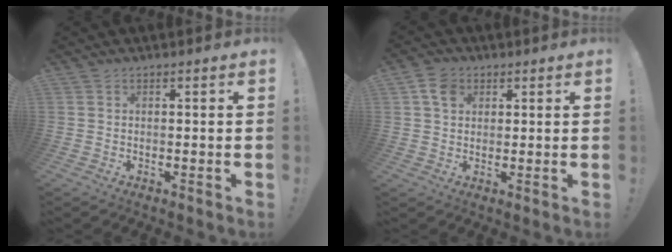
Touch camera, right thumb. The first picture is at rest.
{"total": 6.0, "force": [2.5, 4.5, 3.1], "torque": [-0.050, 0.000, 0.048]}